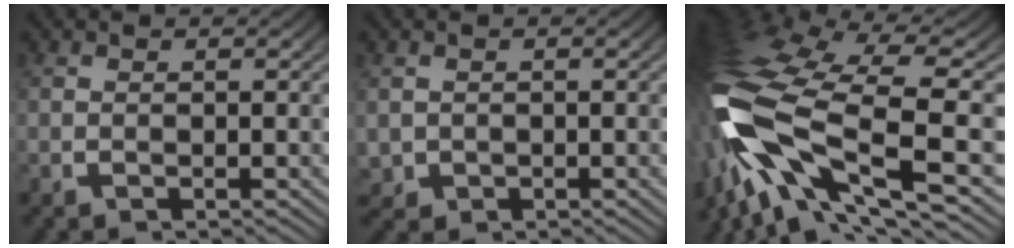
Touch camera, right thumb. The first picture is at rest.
{"total": 2.3, "force": [-0.3, 2.2, 0.7], "torque": [-0.025, -0.019, 0.005]}
{"total": 15.3, "force": [-2.1, 8.2, 12.8], "torque": [-0.314, -0.043, -0.009]}